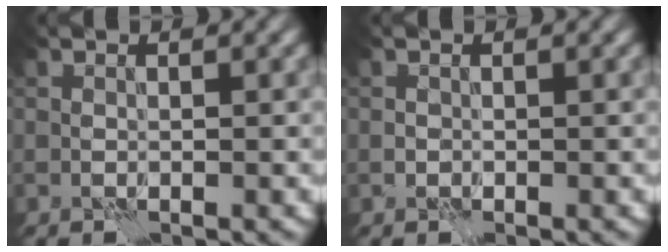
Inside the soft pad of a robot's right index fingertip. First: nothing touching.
{"total": 0.6, "force": [-0.3, 0.5, 0.1], "torque": [0.002, -0.001, -0.007]}